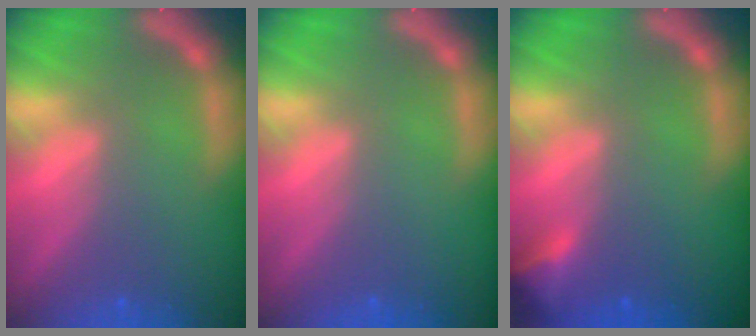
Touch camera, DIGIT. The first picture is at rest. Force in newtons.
{"total": 0.0}
{"total": 2.4}